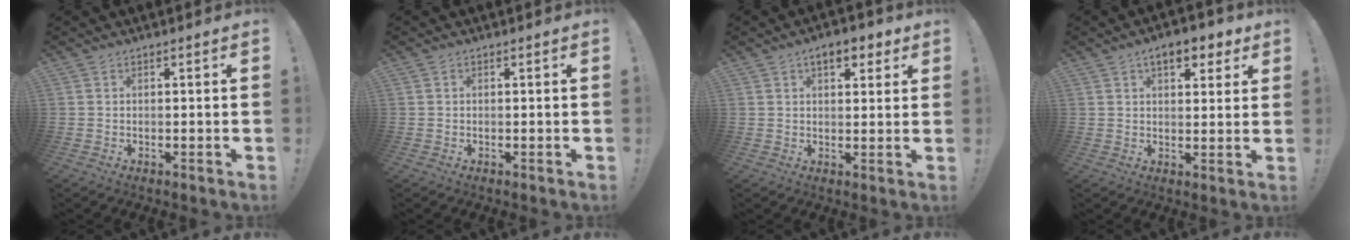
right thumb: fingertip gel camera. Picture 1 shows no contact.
{"total": 0.0}
{"total": 6.7, "force": [3.8, 3.5, 4.4], "torque": [-0.056, -0.008, 0.064]}
{"total": 7.8, "force": [4.5, 3.9, 5.1], "torque": [-0.064, -0.014, 0.077]}